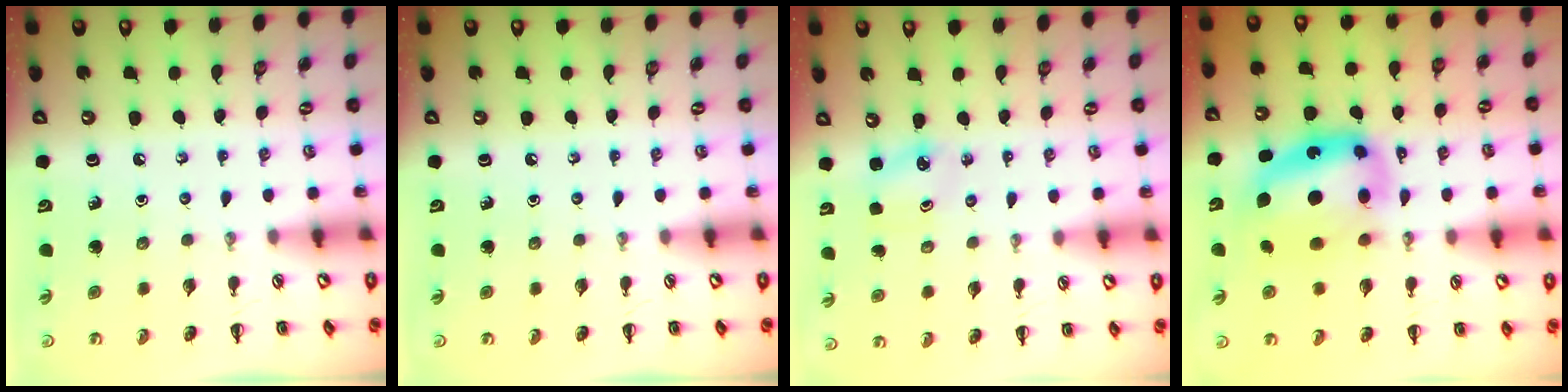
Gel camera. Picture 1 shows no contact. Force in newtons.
{"total": 0.0}
{"total": 2.2, "press": 2.2, "slide": 0.3}
{"total": 13.9, "press": 13.5, "slide": 3.6}